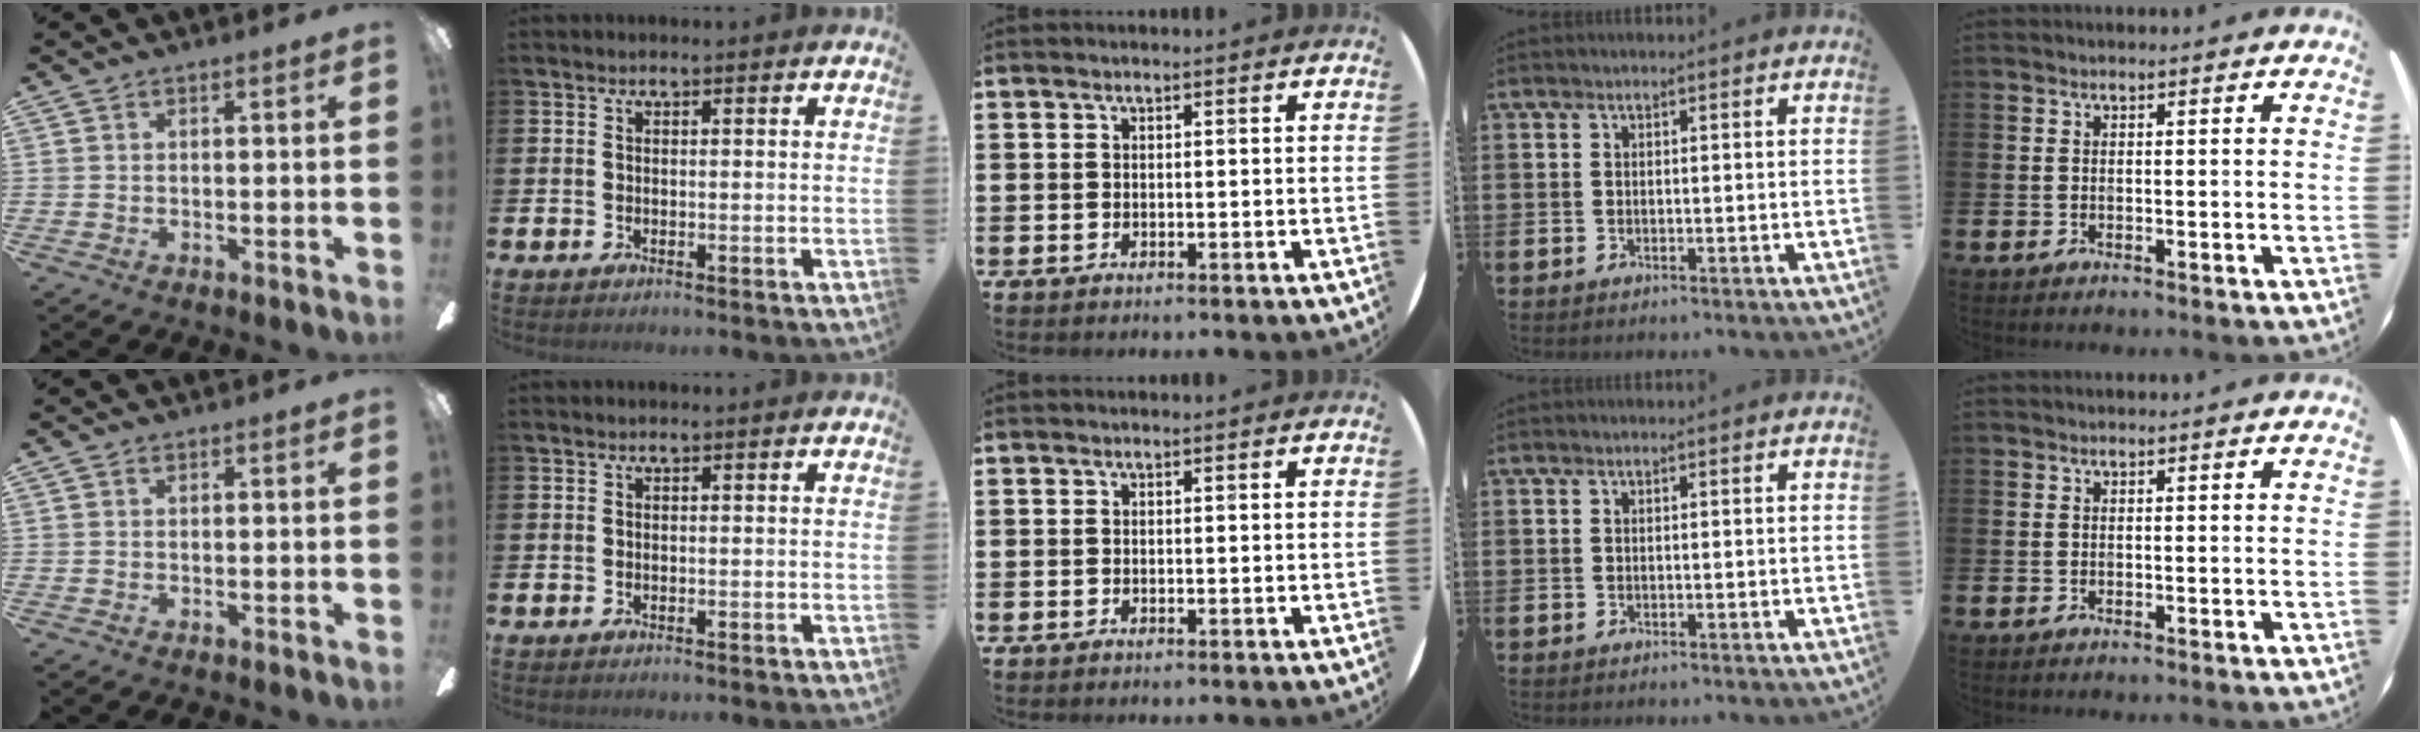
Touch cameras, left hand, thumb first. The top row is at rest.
{}